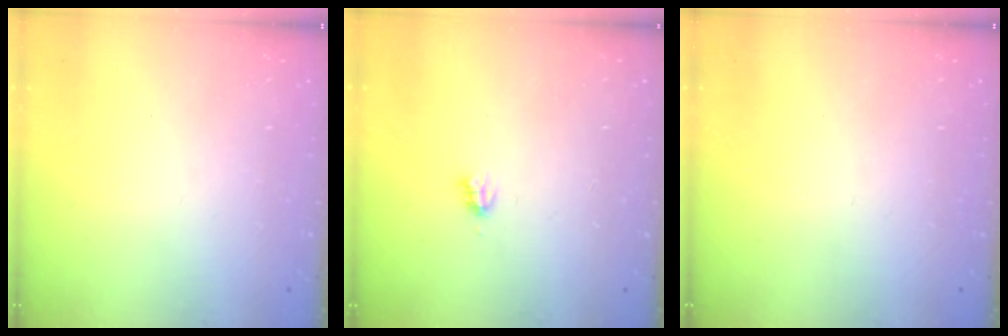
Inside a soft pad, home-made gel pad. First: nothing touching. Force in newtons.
{"total": 2.7, "press": 2.7, "slide": 0.2}
{"total": 0.0}